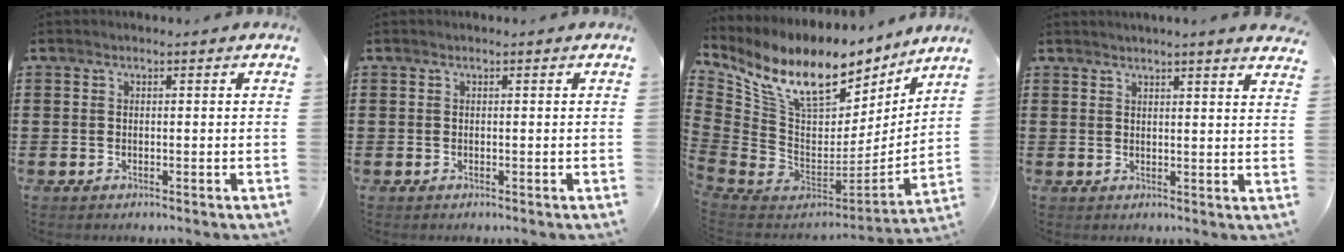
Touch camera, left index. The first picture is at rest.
{"total": 0.0}
{"total": 14.1, "force": [9.0, 6.7, 8.5], "torque": [-0.188, -0.061, 0.158]}
{"total": 2.4, "force": [2.3, -0.7, 0.5], "torque": [-0.015, -0.006, 0.043]}